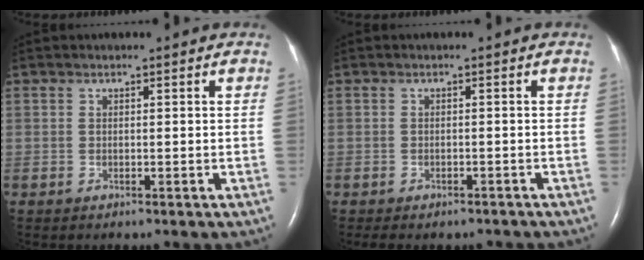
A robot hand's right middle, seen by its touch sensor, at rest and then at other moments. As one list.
[{"total": 5.6, "force": [-4.8, 2.2, 1.8], "torque": [-0.020, 0.002, -0.055]}]